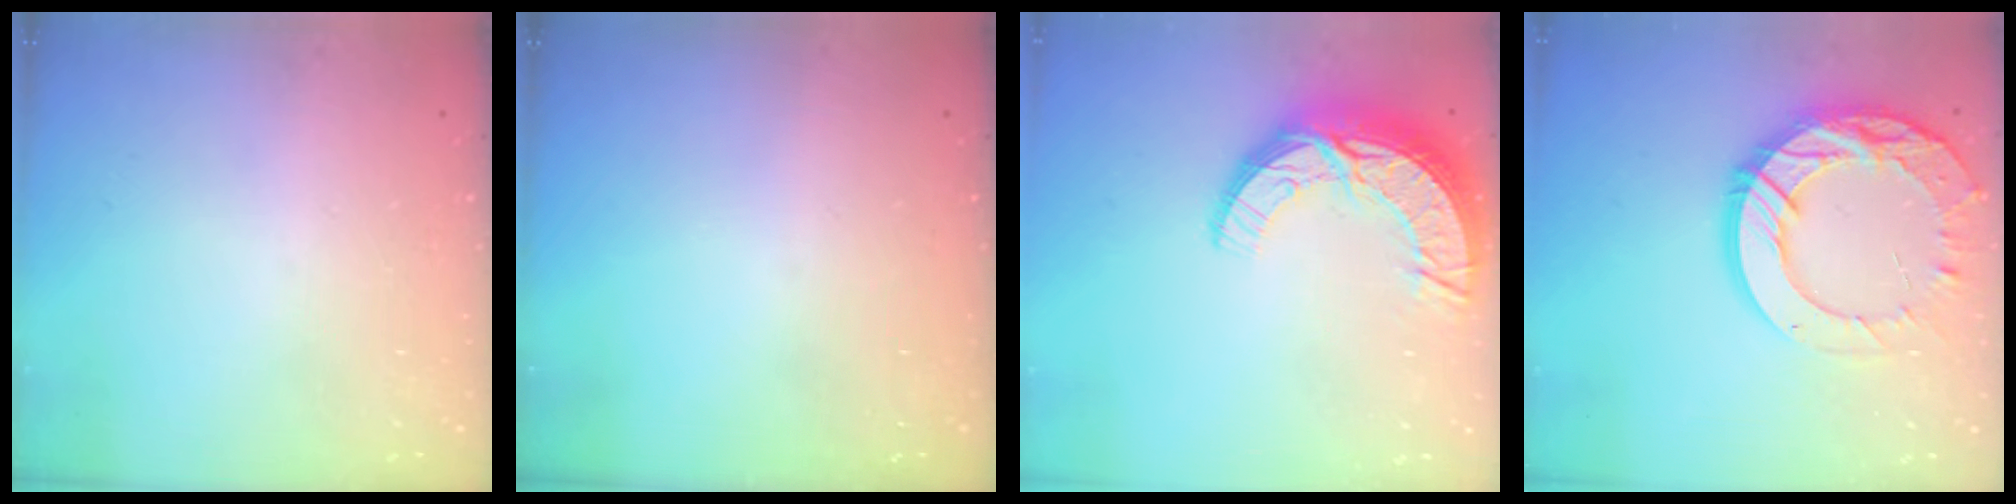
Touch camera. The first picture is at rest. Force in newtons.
{"total": 0.0}
{"total": 15.2, "press": 15.2, "slide": 1.0}
{"total": 20.2, "press": 20.2, "slide": 1.8}